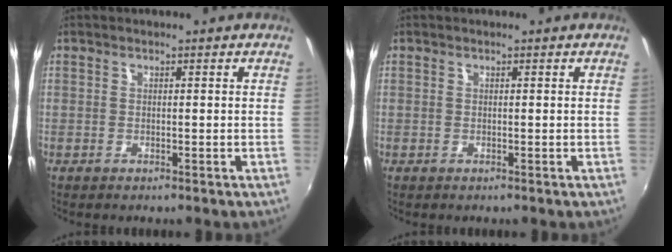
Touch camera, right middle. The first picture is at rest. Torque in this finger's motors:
{"motor_torque": [0.00, 0.00, 0.00, 0.00]}